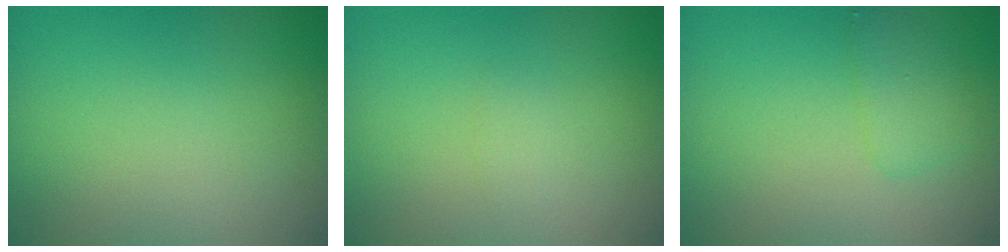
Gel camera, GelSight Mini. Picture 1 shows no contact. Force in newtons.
{"total": 0.6, "press": 0.6, "slide": 0.1}
{"total": 1.7, "press": 1.7, "slide": 0.1}